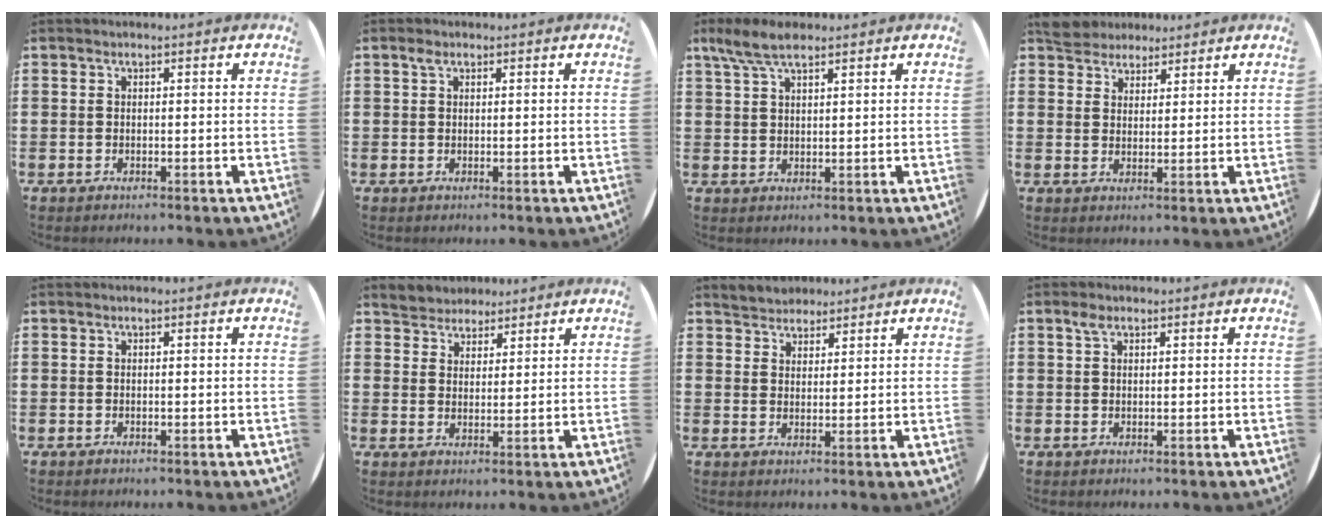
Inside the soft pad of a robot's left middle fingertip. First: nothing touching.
{"total": 1.0, "force": [0.5, 0.6, 0.6], "torque": [-0.004, 0.002, 0.007]}
{"total": 5.1, "force": [3.7, 1.7, 3.0], "torque": [-0.058, -0.001, 0.066]}
{"total": 4.6, "force": [4.3, 1.6, 0.3], "torque": [-0.013, -0.003, 0.083]}
{"total": 0.0}
{"total": 3.7, "force": [3.4, 1.4, -0.7], "torque": [0.001, -0.004, 0.065]}
{"total": 3.0, "force": [2.8, 0.9, -0.5], "torque": [0.003, 0.000, 0.055]}
{"total": 1.4, "force": [0.8, 0.8, 0.8], "torque": [-0.010, 0.003, 0.012]}